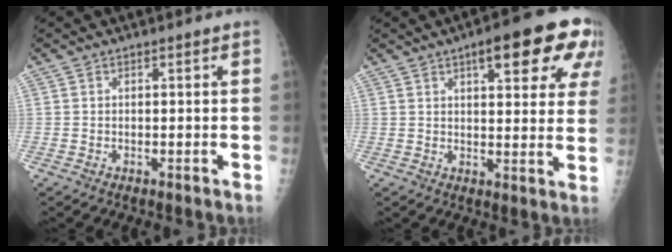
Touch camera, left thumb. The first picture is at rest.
{"total": 16.2, "force": [7.8, 5.2, 13.3], "torque": [-0.142, -0.008, 0.095]}